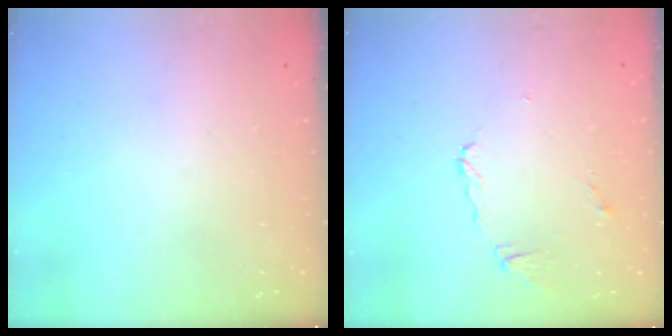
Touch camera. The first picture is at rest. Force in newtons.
{"total": 5.3, "press": 5.3, "slide": 0.5}